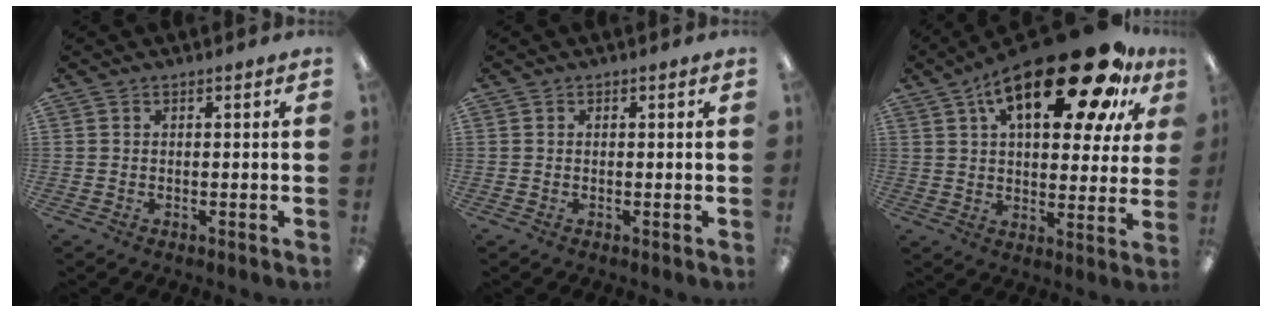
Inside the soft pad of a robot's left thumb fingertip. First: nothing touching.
{"total": 0.0}
{"total": 26.2, "force": [13.8, 10.6, 19.5], "torque": [-0.293, -0.066, 0.219]}